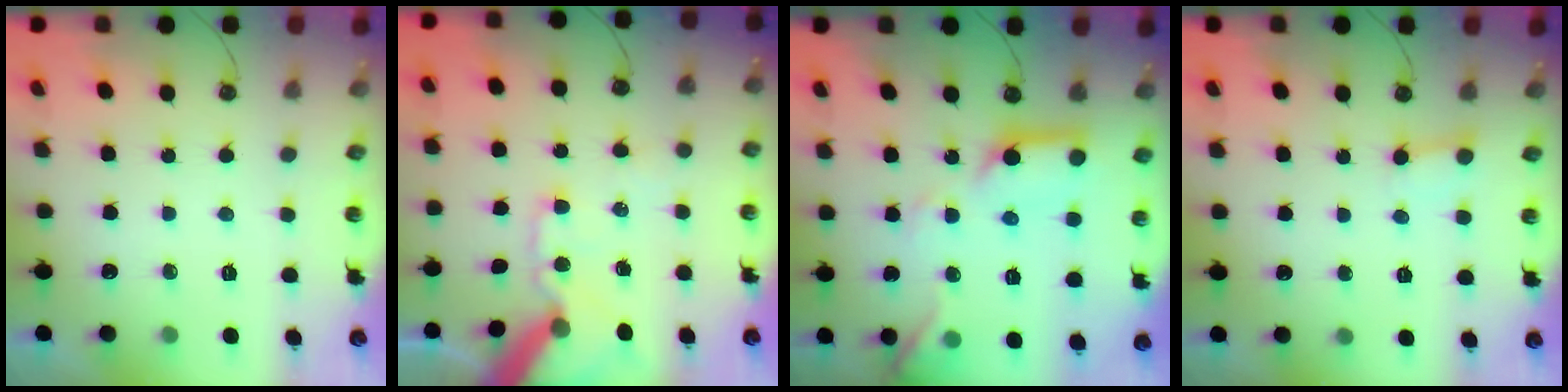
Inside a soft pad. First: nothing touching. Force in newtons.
{"total": 14.5, "press": 14.3, "slide": 2.5}
{"total": 15.6, "press": 15.5, "slide": 1.5}
{"total": 2.5, "press": 2.5, "slide": 0.2}